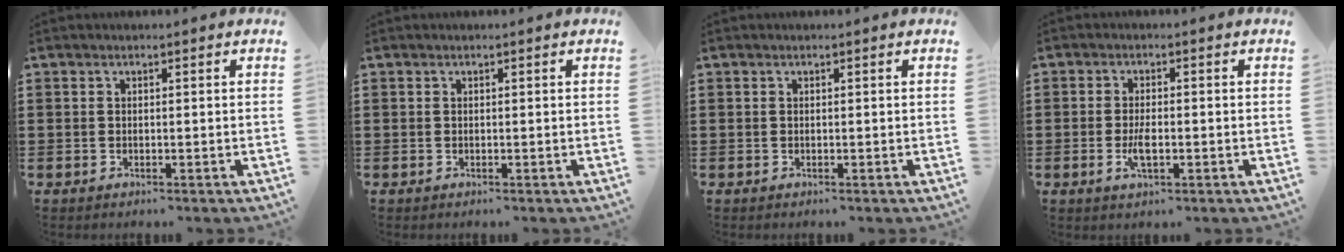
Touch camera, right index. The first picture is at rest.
{"total": 0.0}
{"total": 0.0}
{"total": 3.5, "force": [-0.9, 1.1, 3.2], "torque": [-0.063, -0.004, -0.015]}